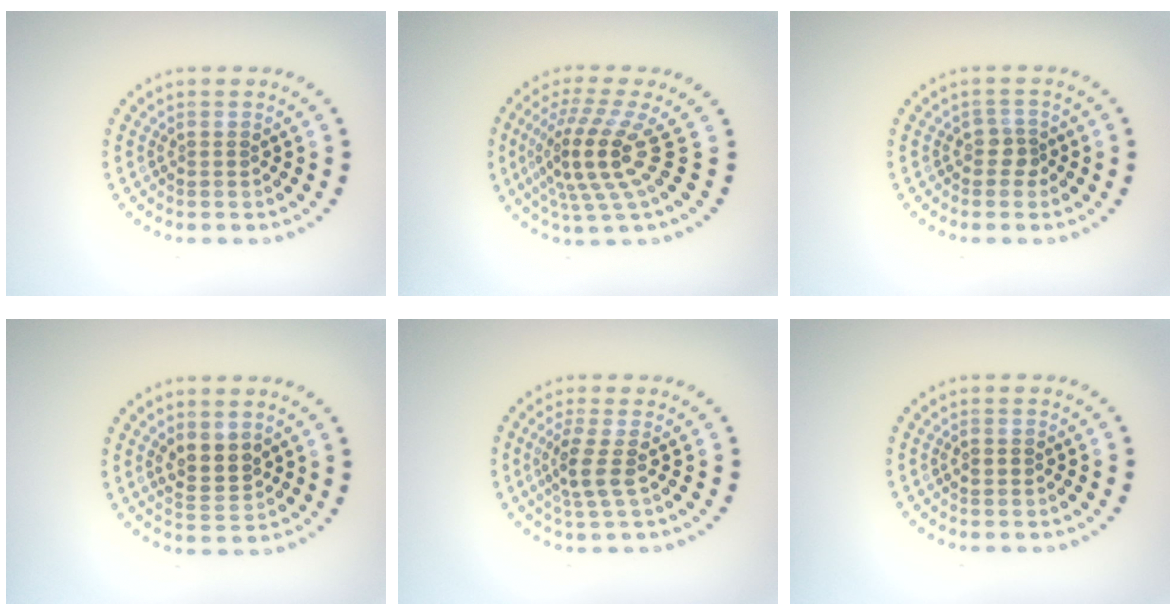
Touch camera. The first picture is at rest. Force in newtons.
{"total": 5.0, "press": 3.6, "slide": 3.5}
{"total": 1.5, "press": 1.2, "slide": 0.9}
{"total": 3.0, "press": 2.9, "slide": 0.9}
{"total": 2.6, "press": 2.0, "slide": 1.5}
{"total": 1.1, "press": 1.1, "slide": 0.1}